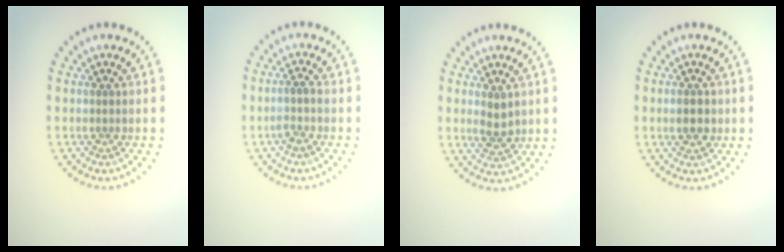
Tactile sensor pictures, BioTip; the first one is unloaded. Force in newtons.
{"total": 1.5, "press": 1.2, "slide": 0.9}
{"total": 2.2, "press": 2.1, "slide": 0.4}
{"total": 2.3, "press": 2.3, "slide": 0.2}